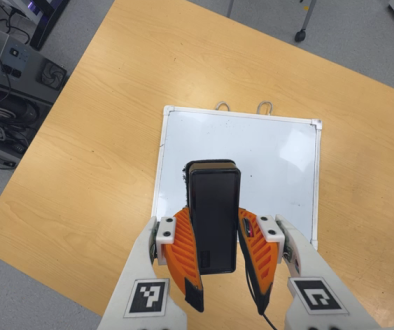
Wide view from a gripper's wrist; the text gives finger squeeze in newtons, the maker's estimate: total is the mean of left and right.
{"total": 6.7, "left": 5.7, "right": 7.7}